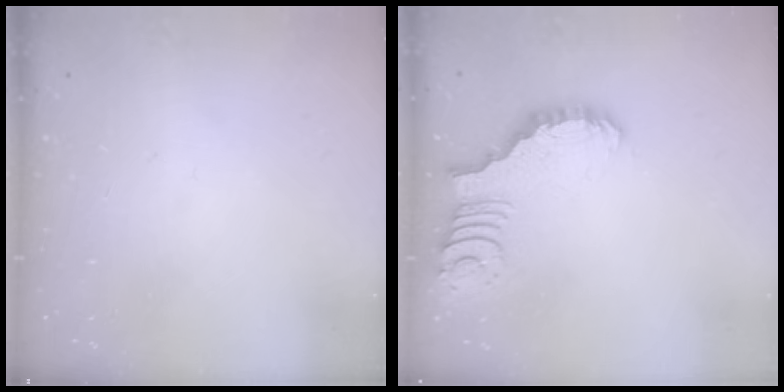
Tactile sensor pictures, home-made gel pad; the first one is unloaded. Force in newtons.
{"total": 2.7, "press": 2.7, "slide": 0.1}